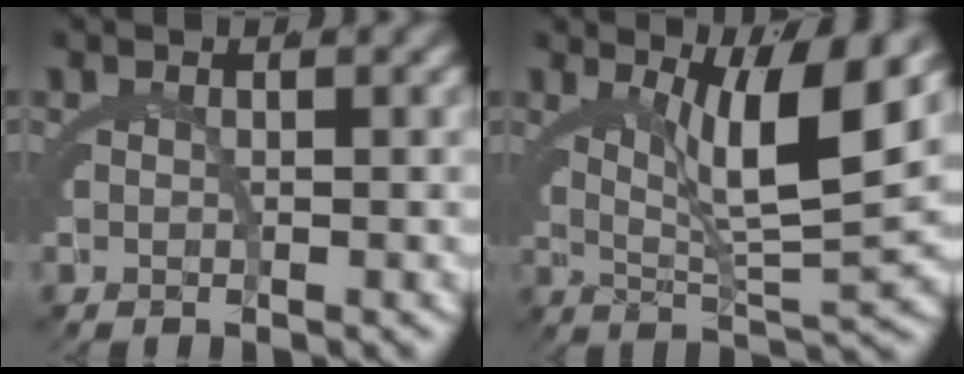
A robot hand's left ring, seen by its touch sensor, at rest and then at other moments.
{"total": 7.8, "force": [2.9, 1.7, 7.0], "torque": [-0.109, 0.000, 0.048]}